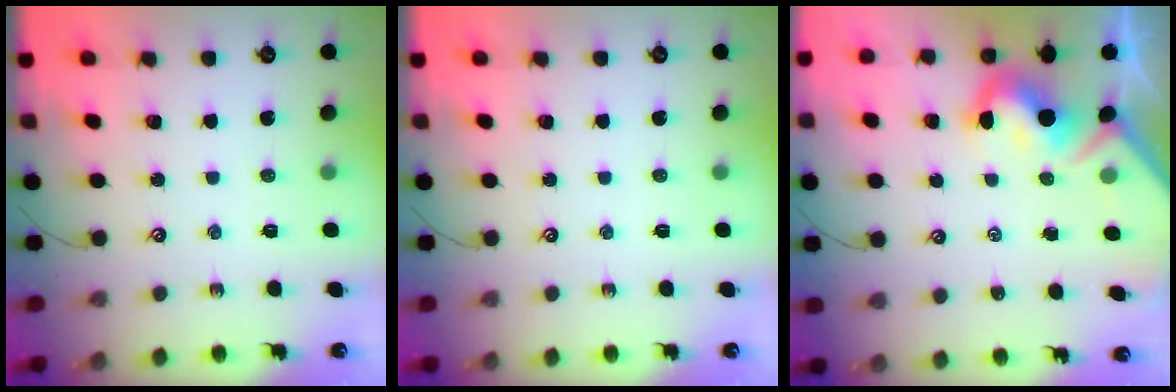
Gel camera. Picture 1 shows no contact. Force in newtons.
{"total": 0.0}
{"total": 6.4, "press": 6.2, "slide": 1.2}